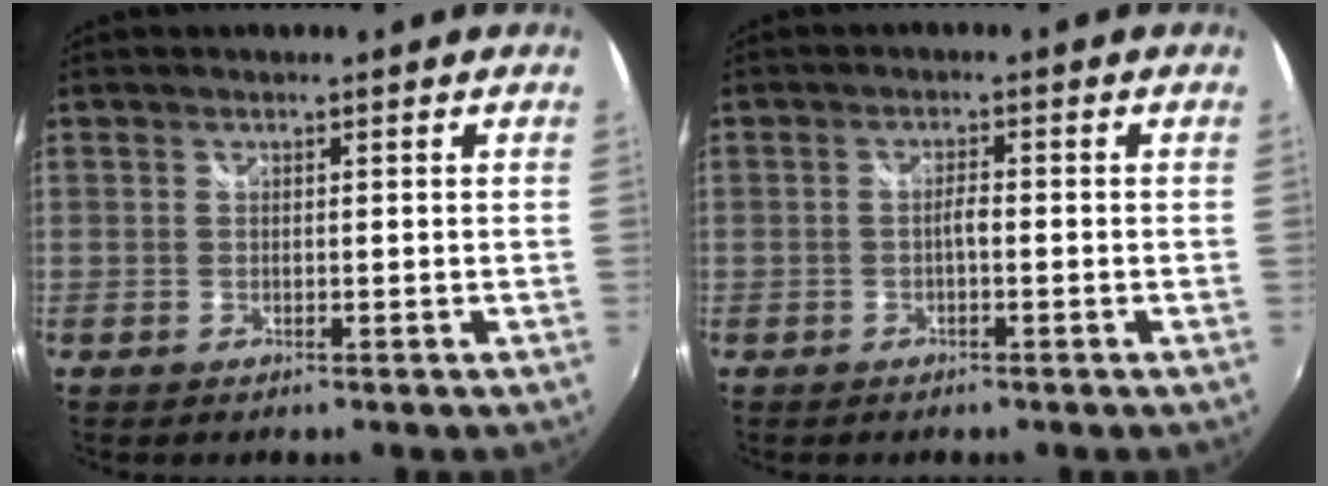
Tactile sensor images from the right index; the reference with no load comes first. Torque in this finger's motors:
{"motor_torque": [0.69, -0.03, 0.36, 0.08]}